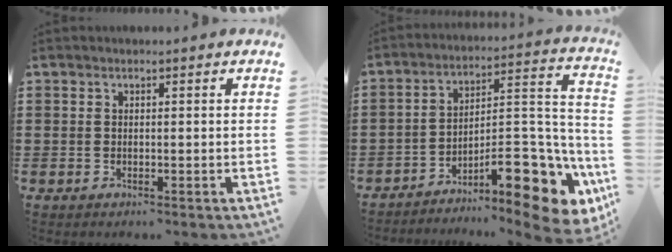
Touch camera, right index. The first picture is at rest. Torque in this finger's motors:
{"motor_torque": [1.87, -0.27, 1.00, 0.12]}